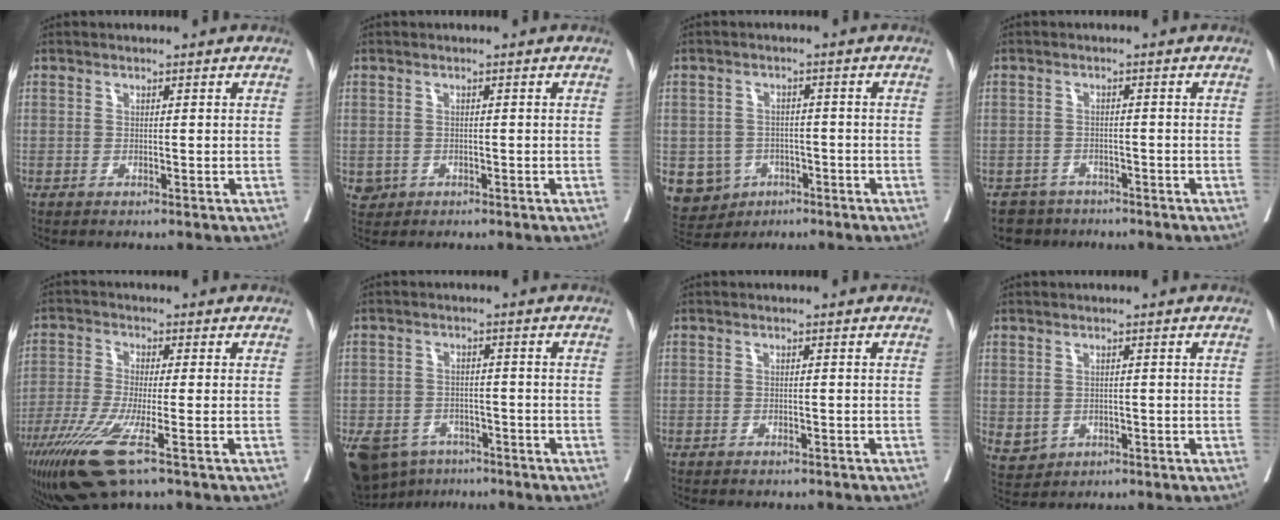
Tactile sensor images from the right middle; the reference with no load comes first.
{"total": 1.5, "force": [-0.4, 1.4, 0.3], "torque": [-0.005, 0.005, 0.002]}
{"total": 7.7, "force": [-3.2, 6.8, 1.7], "torque": [-0.043, 0.005, -0.039]}
{"total": 3.5, "force": [-2.7, 2.1, -0.6], "torque": [0.012, 0.005, -0.046]}
{"total": 11.2, "force": [-6.2, 0.9, 9.3], "torque": [-0.179, -0.034, -0.112]}
{"total": 14.1, "force": [-8.7, 9.6, 5.7], "torque": [-0.152, -0.007, -0.117]}
{"total": 5.9, "force": [-5.3, 1.6, 2.2], "torque": [-0.029, 0.001, -0.065]}
{"total": 3.9, "force": [-1.0, 3.5, 1.3], "torque": [-0.023, -0.001, -0.004]}